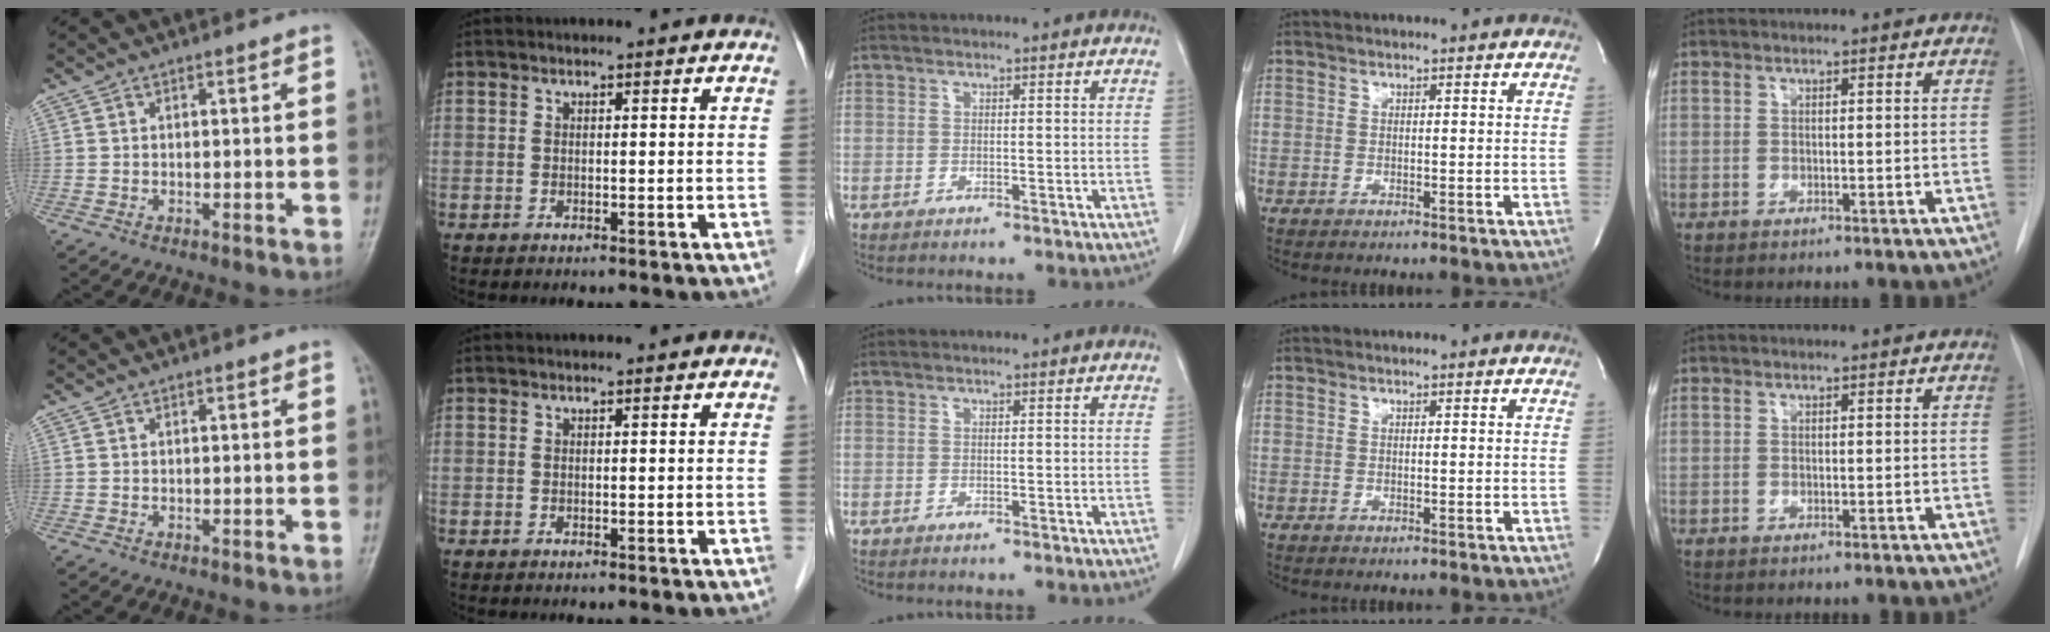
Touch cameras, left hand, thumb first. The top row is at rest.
{}